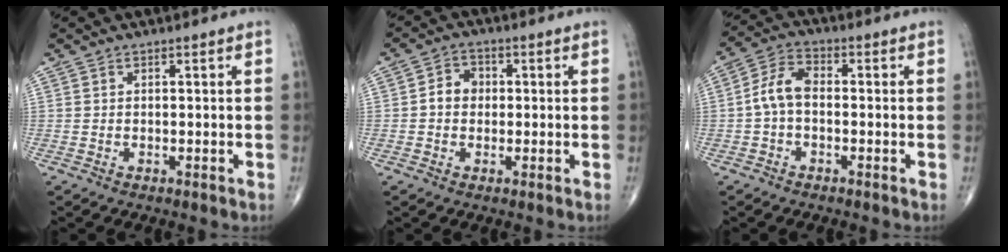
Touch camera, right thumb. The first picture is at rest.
{"total": 4.2, "force": [-0.1, 3.5, 2.3], "torque": [-0.027, 0.015, -0.009]}
{"total": 6.2, "force": [-0.7, 3.6, 5.0], "torque": [-0.095, 0.022, -0.025]}